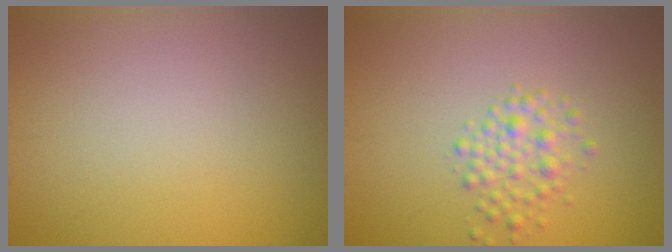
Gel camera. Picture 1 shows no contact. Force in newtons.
{"total": 2.2, "press": 2.2, "slide": 0.1}